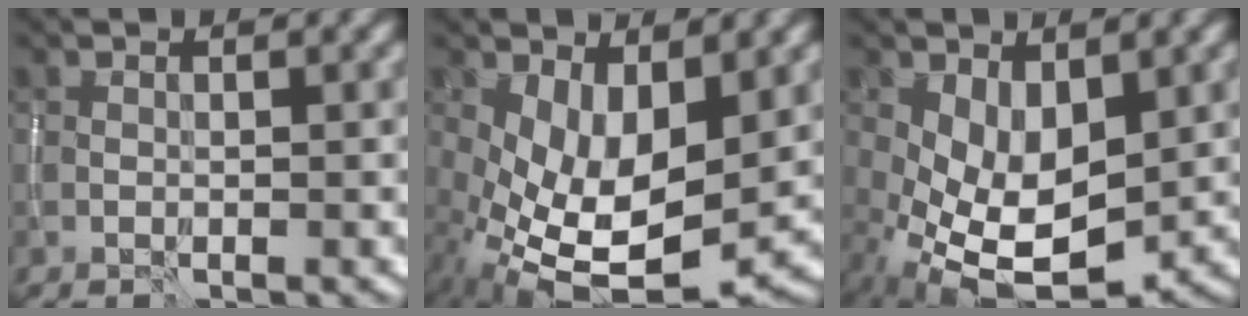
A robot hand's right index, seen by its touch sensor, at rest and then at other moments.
{"total": 10.5, "force": [-1.5, 5.4, 8.9], "torque": [-0.176, -0.024, -0.014]}
{"total": 7.2, "force": [-0.7, 4.1, 5.9], "torque": [-0.117, -0.016, -0.001]}